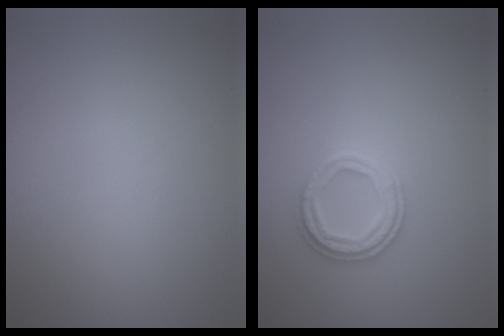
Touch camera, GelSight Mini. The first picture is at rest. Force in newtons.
{"total": 2.6, "press": 2.5, "slide": 0.3}